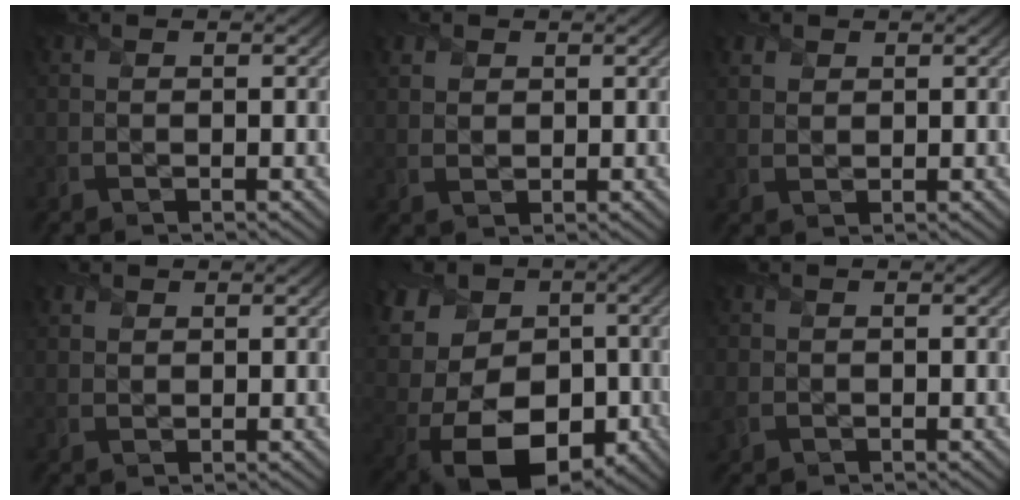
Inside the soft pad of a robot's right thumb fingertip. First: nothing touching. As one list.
[{"total": 2.3, "force": [1.4, 1.6, 1.0], "torque": [-0.028, 0.002, 0.027]}, {"total": 2.0, "force": [1.4, 1.2, 0.8], "torque": [-0.023, 0.003, 0.031]}, {"total": 1.6, "force": [1.1, 1.0, 0.6], "torque": [-0.018, 0.002, 0.024]}, {"total": 17.6, "force": [-0.9, 13.5, 11.2], "torque": [-0.245, 0.005, -0.026]}, {"total": 2.0, "force": [-0.4, 1.8, 0.8], "torque": [-0.029, -0.007, -0.011]}]